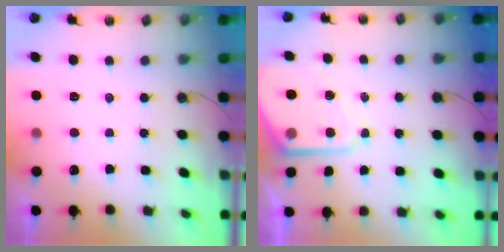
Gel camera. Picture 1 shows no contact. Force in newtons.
{"total": 7.6, "press": 7.6, "slide": 0.6}